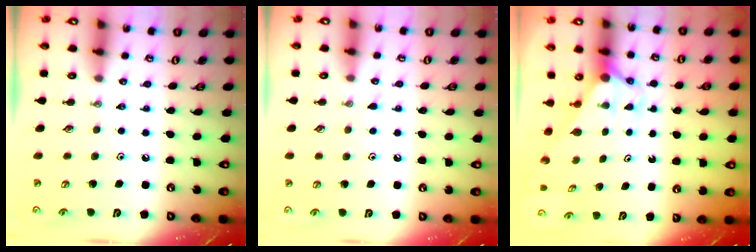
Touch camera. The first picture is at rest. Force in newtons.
{"total": 5.7, "press": 5.7, "slide": 0.5}
{"total": 2.8, "press": 2.8, "slide": 0.0}